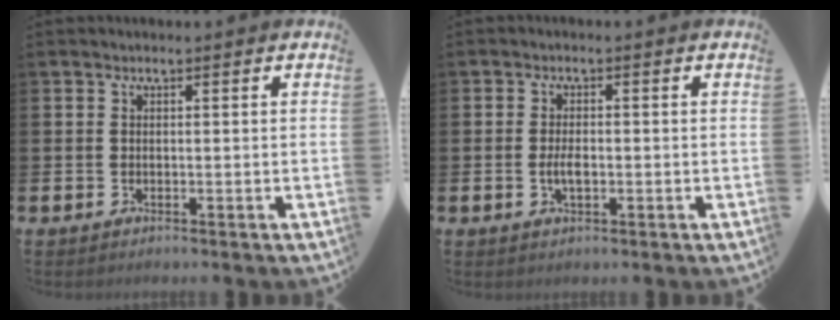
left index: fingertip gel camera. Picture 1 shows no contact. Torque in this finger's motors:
{"motor_torque": [0.48, 0.23, 0.04, 0.05]}